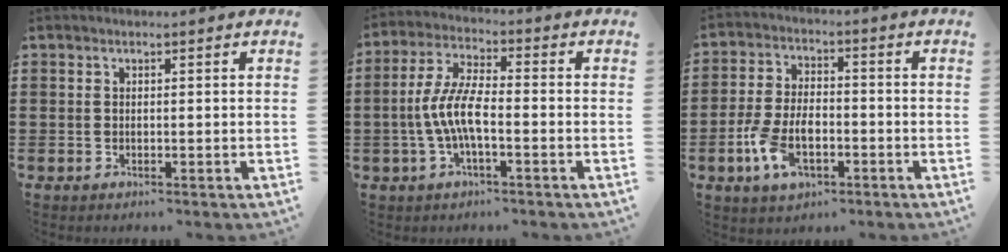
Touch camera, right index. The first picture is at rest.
{"total": 7.0, "force": [-1.8, 2.1, 6.5], "torque": [-0.154, -0.012, -0.041]}
{"total": 7.8, "force": [-2.8, 4.3, 5.9], "torque": [-0.141, -0.001, -0.056]}